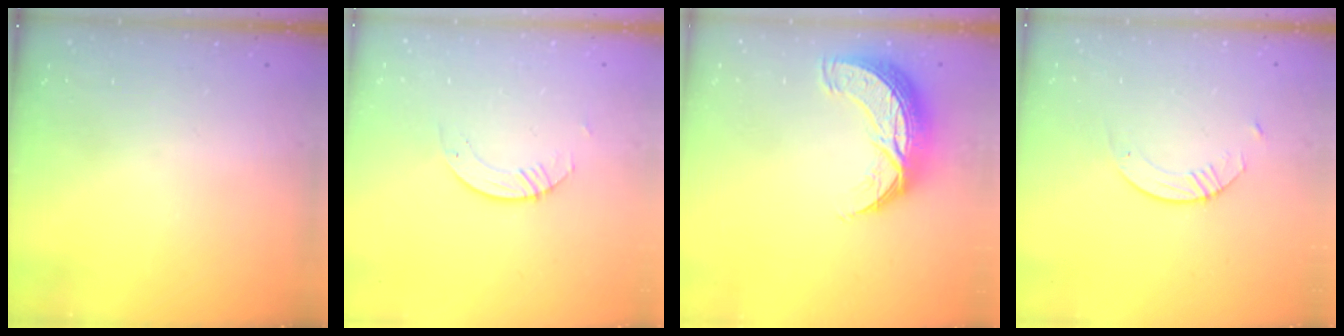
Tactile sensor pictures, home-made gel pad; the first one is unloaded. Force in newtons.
{"total": 2.2, "press": 2.2, "slide": 0.2}
{"total": 10.8, "press": 10.7, "slide": 1.0}
{"total": 4.9, "press": 4.8, "slide": 0.5}